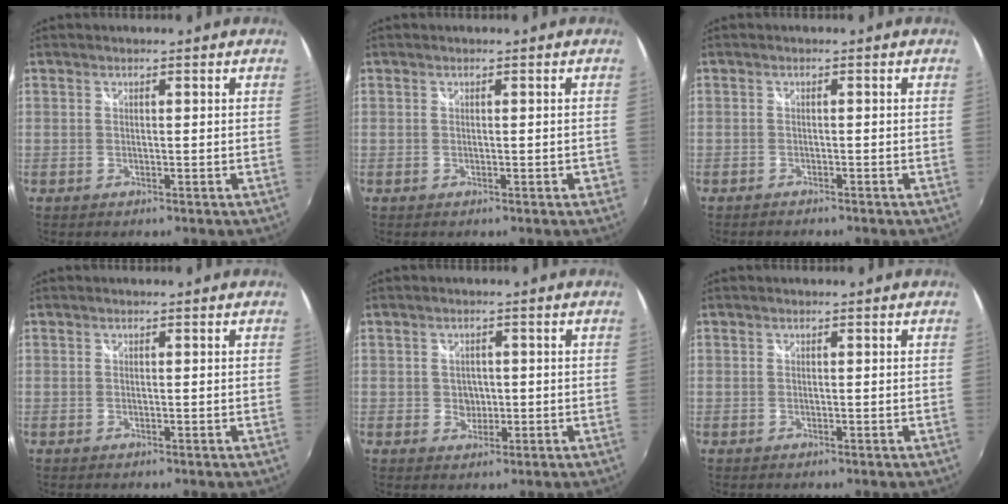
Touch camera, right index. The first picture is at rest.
{"total": 0.8, "force": [-0.3, 0.5, 0.6], "torque": [-0.005, 0.006, 0.002]}
{"total": 1.8, "force": [-1.8, 0.2, 0.4], "torque": [-0.020, -0.008, -0.031]}
{"total": 0.0}
{"total": 2.4, "force": [-0.1, 2.3, 0.8], "torque": [-0.011, 0.007, 0.004]}
{"total": 0.0}